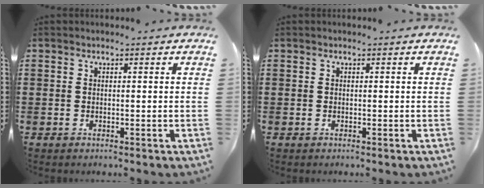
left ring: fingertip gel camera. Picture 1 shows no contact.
{"total": 0.0}